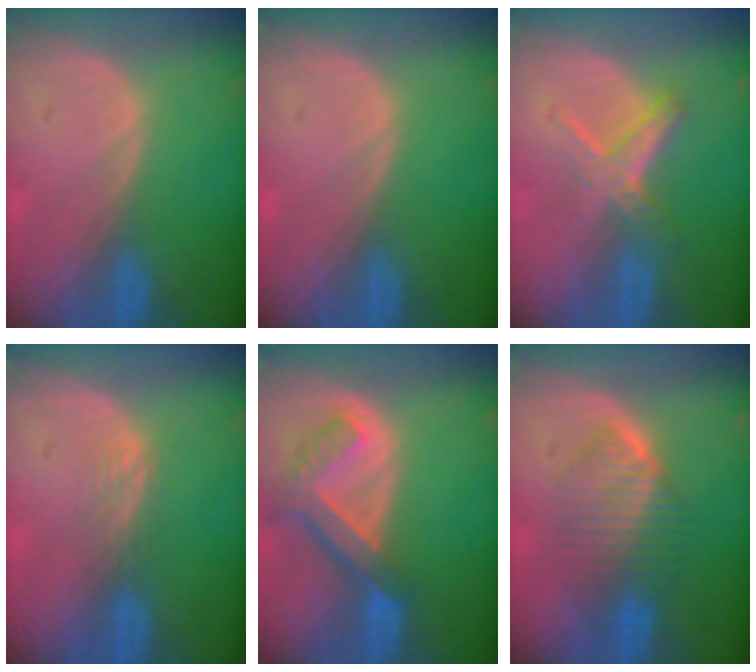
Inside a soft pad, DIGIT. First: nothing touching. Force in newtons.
{"total": 0.0}
{"total": 5.2, "press": 5.1, "slide": 0.9}
{"total": 1.9, "press": 1.9, "slide": 0.3}
{"total": 7.6, "press": 6.5, "slide": 3.8}
{"total": 6.4, "press": 6.4, "slide": 0.9}